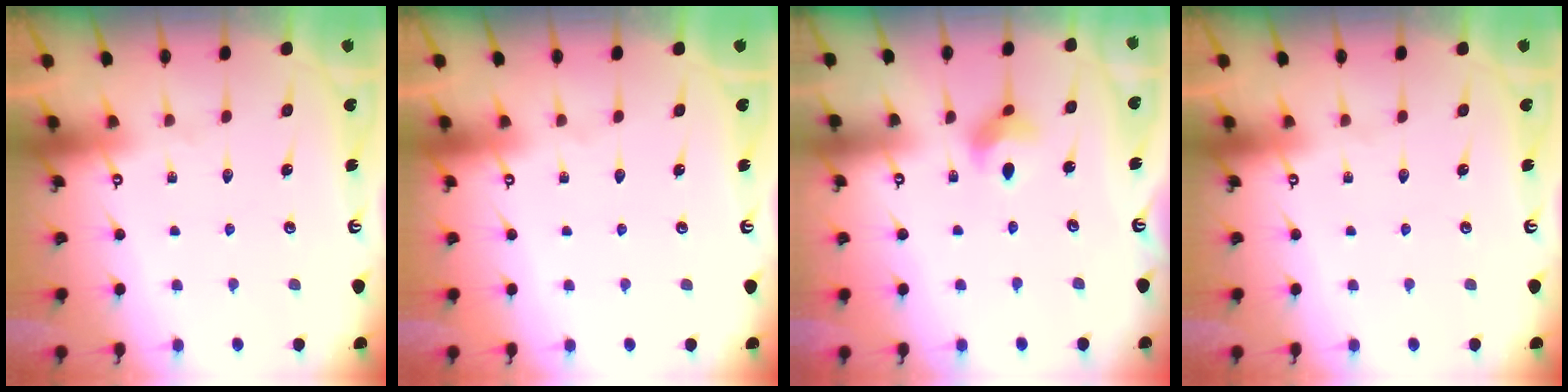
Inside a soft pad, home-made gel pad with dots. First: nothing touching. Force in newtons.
{"total": 0.0}
{"total": 5.0, "press": 5.0, "slide": 0.6}
{"total": 0.0}